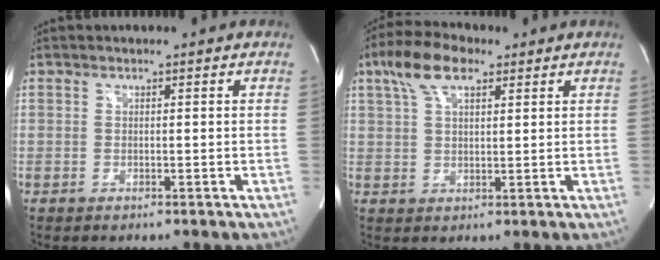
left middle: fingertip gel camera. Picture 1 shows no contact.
{"total": 7.7, "force": [4.4, 3.1, 5.5], "torque": [-0.116, 0.025, 0.081]}